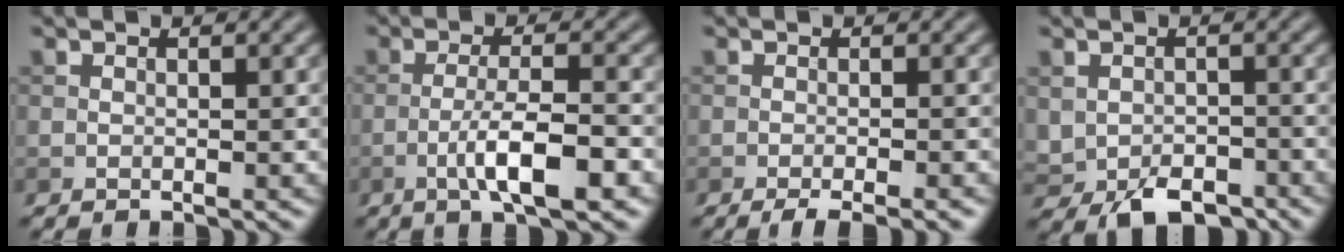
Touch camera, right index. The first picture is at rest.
{"total": 5.4, "force": [-2.2, 1.1, 4.9], "torque": [-0.086, 0.003, -0.039]}
{"total": 3.4, "force": [-2.2, 0.6, 2.5], "torque": [-0.035, 0.000, -0.036]}
{"total": 4.4, "force": [-2.3, 2.8, 2.5], "torque": [-0.044, -0.017, -0.031]}